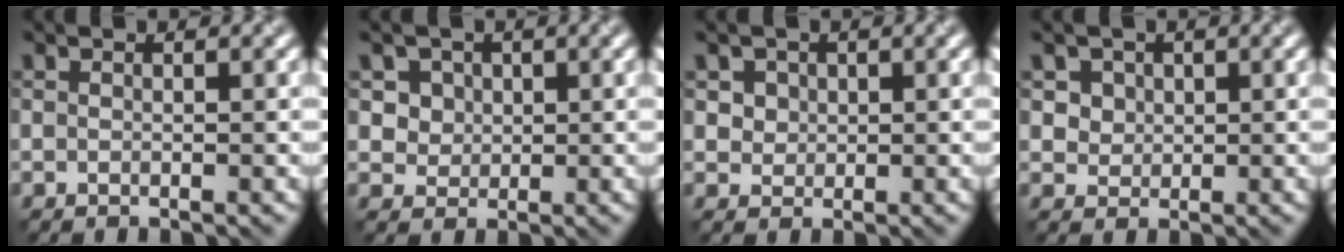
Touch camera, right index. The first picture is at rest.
{"total": 4.1, "force": [1.9, 3.3, 1.6], "torque": [-0.033, 0.002, 0.036]}
{"total": 2.8, "force": [1.3, 2.1, 1.1], "torque": [-0.028, 0.004, 0.032]}
{"total": 3.4, "force": [1.7, 2.6, 1.4], "torque": [-0.037, 0.003, 0.036]}